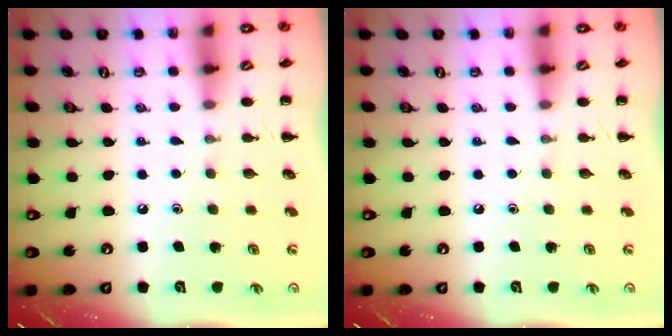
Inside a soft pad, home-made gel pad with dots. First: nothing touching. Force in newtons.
{"total": 0.0}